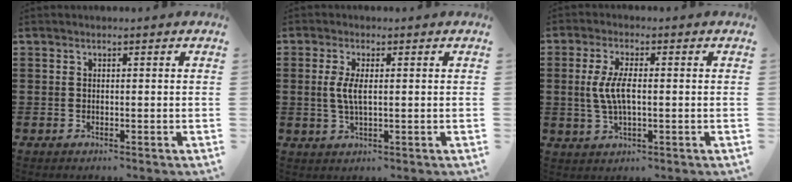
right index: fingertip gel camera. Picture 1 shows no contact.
{"total": 3.6, "force": [0.4, 1.1, 3.4], "torque": [-0.081, -0.002, 0.001]}
{"total": 5.4, "force": [0.1, 1.9, 5.1], "torque": [-0.124, -0.007, -0.009]}